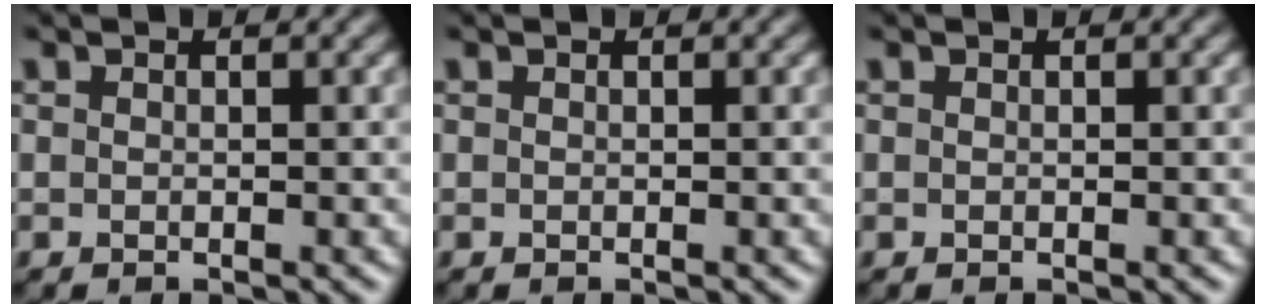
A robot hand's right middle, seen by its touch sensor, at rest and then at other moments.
{"total": 0.0}
{"total": 0.0}